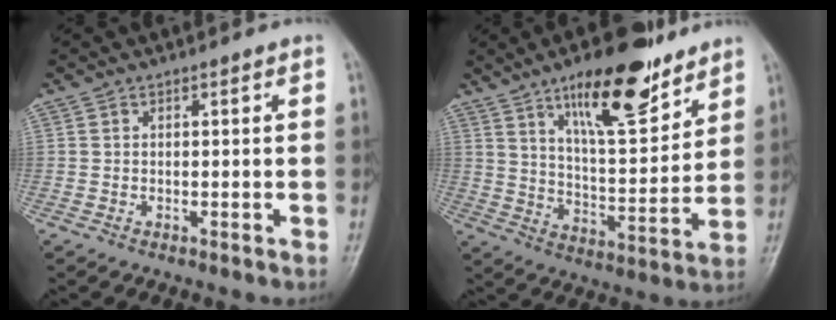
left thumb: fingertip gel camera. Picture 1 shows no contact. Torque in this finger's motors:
{"motor_torque": [0.84, 0.57, 1.49, -1.28, 0.16]}